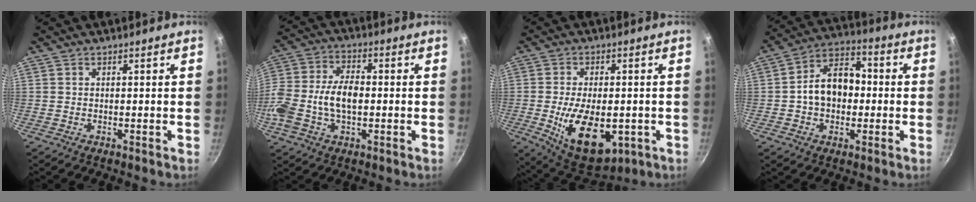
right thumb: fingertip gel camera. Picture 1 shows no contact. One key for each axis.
{"total": 14.2, "fx": -1.7, "fy": 8.3, "fz": 11.4, "tx": -0.253, "ty": 0.024, "tz": -0.031}
{"total": 15.4, "fx": -3.7, "fy": 8.3, "fz": 12.4, "tx": -0.192, "ty": -0.007, "tz": -0.035}
{"total": 11.8, "fx": -0.4, "fy": 8.2, "fz": 8.5, "tx": -0.116, "ty": 0.032, "tz": -0.017}